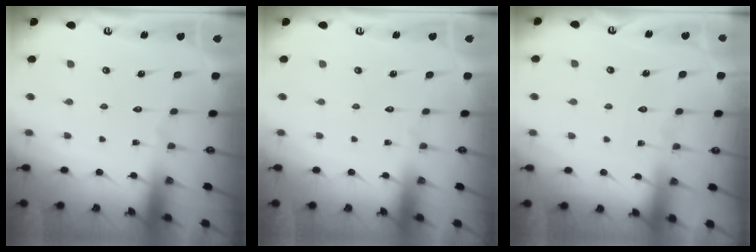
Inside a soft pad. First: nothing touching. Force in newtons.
{"total": 0.0}
{"total": 4.8, "press": 4.7, "slide": 0.6}